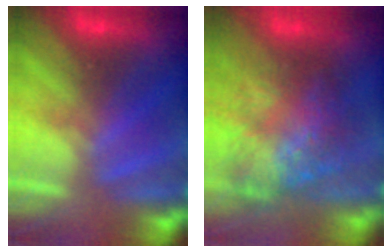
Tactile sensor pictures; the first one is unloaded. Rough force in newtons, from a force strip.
{"total": 7.2}